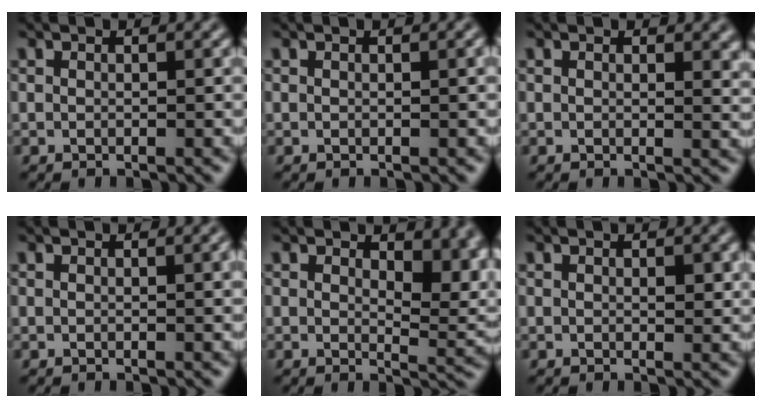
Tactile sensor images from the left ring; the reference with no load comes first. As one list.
[{"total": 0.6, "force": [0.1, 0.1, 0.5], "torque": [-0.006, 0.002, 0.002]}, {"total": 1.8, "force": [0.7, 0.8, 1.4], "torque": [-0.012, -0.003, 0.011]}, {"total": 1.4, "force": [0.4, 0.4, 1.3], "torque": [-0.015, 0.003, 0.004]}, {"total": 5.3, "force": [2.1, 2.6, 4.1], "torque": [-0.045, -0.010, 0.033]}, {"total": 1.2, "force": [0.3, 0.5, 1.1], "torque": [-0.013, -0.004, 0.005]}]